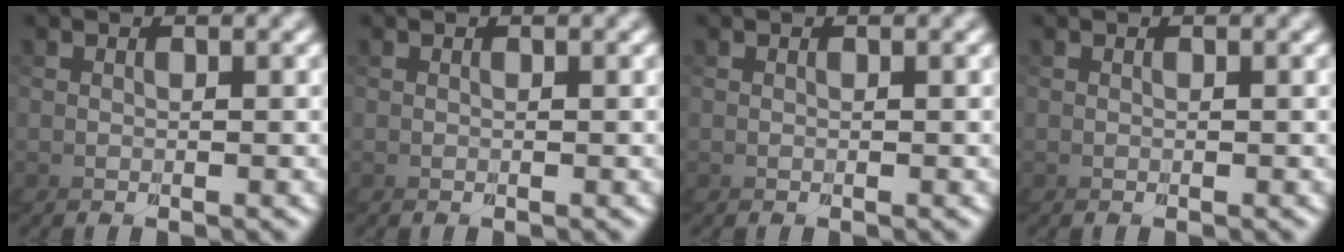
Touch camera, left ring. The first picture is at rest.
{"total": 0.0}
{"total": 0.0}
{"total": 0.0}